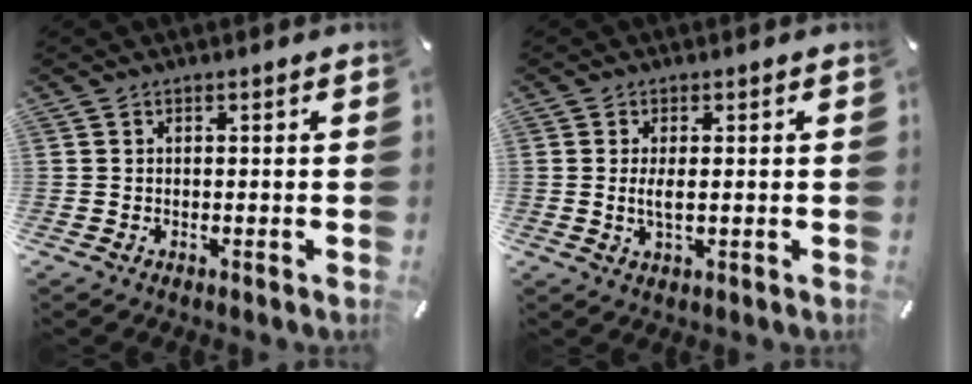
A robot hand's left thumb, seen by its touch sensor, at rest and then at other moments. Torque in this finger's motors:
{"motor_torque": [-0.07, -0.35, -0.31, -0.02, -0.02]}